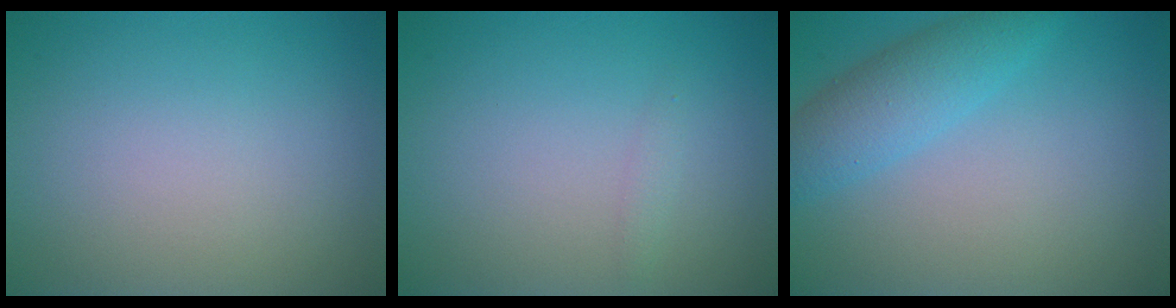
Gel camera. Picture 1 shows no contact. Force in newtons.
{"total": 0.6, "press": 0.6, "slide": 0.0}
{"total": 3.9, "press": 3.9, "slide": 0.1}